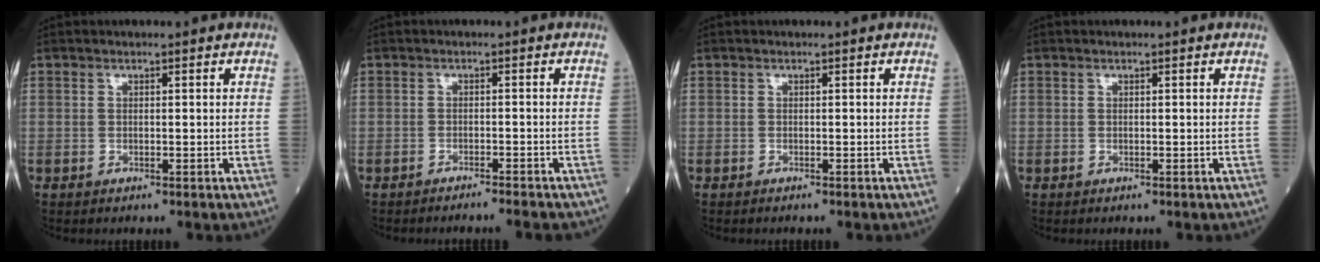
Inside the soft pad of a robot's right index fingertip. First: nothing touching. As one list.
[{"total": 4.7, "force": [-4.4, 0.1, 1.5], "torque": [-0.016, -0.008, -0.057]}, {"total": 0.7, "force": [-0.6, 0.0, 0.3], "torque": [0.000, -0.001, -0.010]}, {"total": 0.0}]